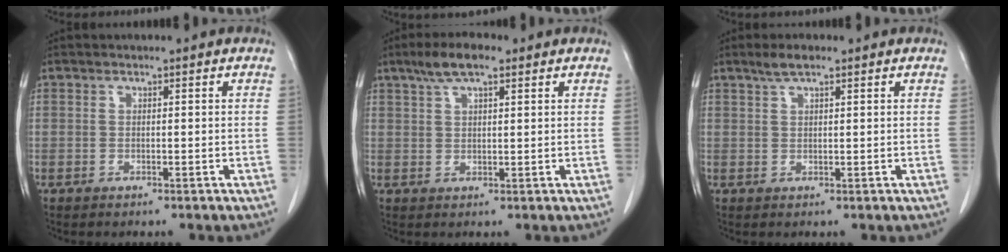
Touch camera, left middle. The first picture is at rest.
{"total": 5.5, "force": [3.5, 1.4, 3.9], "torque": [-0.081, 0.017, 0.063]}
{"total": 2.6, "force": [1.9, 0.5, 1.8], "torque": [-0.039, 0.009, 0.036]}